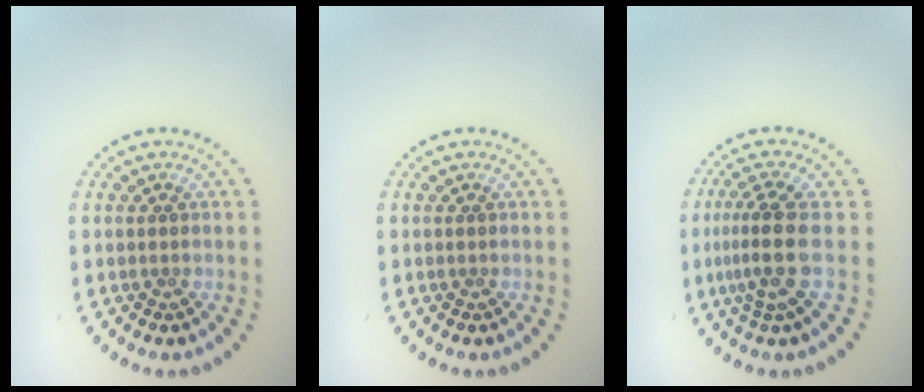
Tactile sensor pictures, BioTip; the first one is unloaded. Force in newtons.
{"total": 0.0}
{"total": 3.4, "press": 2.5, "slide": 2.2}